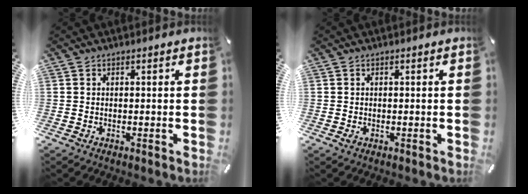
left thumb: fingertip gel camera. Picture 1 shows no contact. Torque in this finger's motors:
{"motor_torque": [0.16, 0.86, 0.06, -0.04, 0.02]}